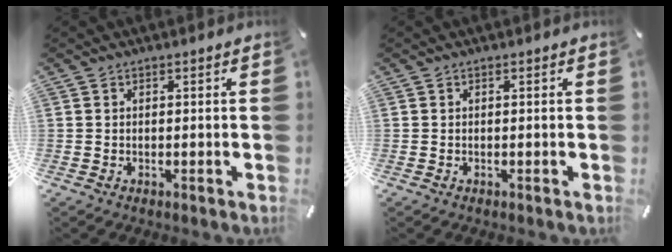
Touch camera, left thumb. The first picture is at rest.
{"total": 0.0}